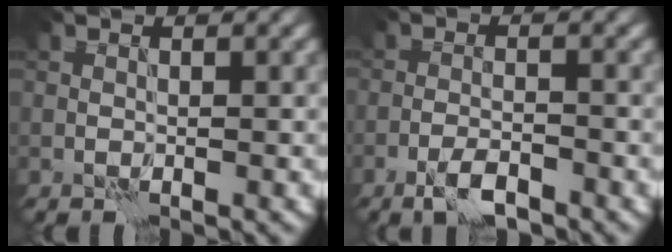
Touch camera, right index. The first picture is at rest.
{"total": 3.0, "force": [-2.1, 0.8, 2.0], "torque": [-0.040, 0.003, -0.044]}